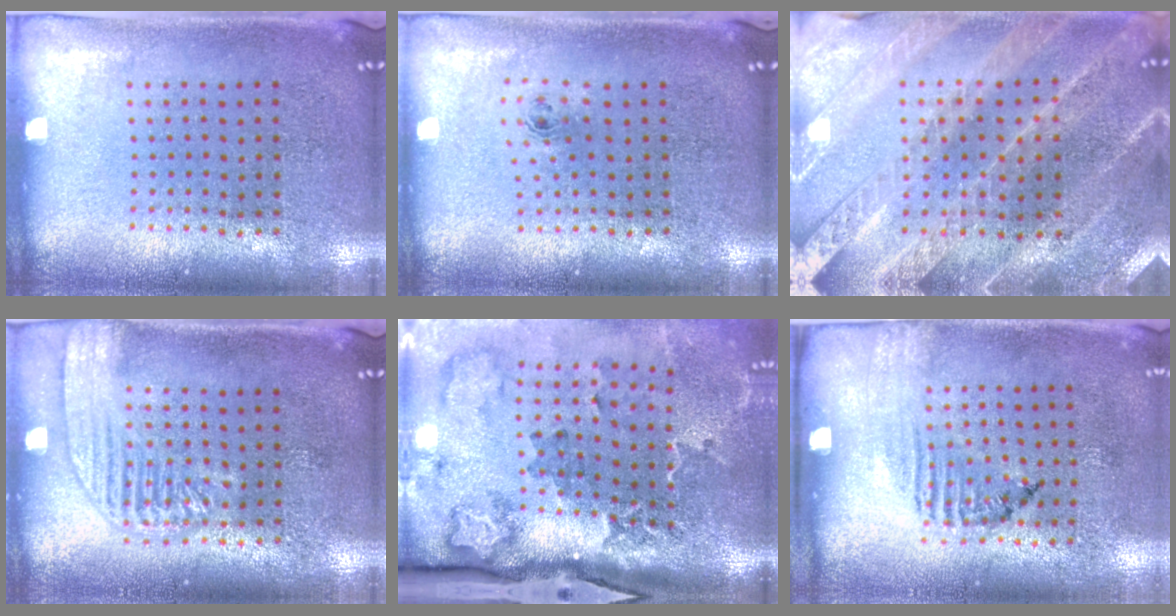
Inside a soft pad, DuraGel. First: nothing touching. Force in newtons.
{"total": 0.8, "press": 0.4, "slide": 0.7}
{"total": 2.4, "press": 2.4, "slide": 0.2}
{"total": 1.8, "press": 1.8, "slide": 0.3}
{"total": 3.2, "press": 2.2, "slide": 2.4}
{"total": 1.6, "press": 1.1, "slide": 1.2}